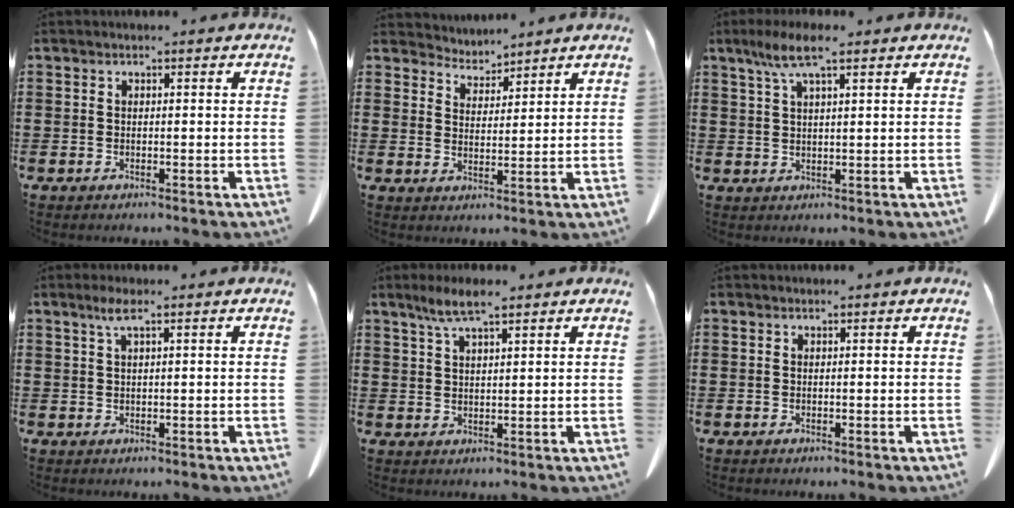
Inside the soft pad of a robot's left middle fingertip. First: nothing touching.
{"total": 3.5, "force": [3.4, 0.6, -0.6], "torque": [-0.005, -0.017, 0.062]}
{"total": 6.0, "force": [3.6, 1.1, 4.8], "torque": [-0.100, 0.004, 0.062]}
{"total": 2.3, "force": [1.1, 0.2, 2.0], "torque": [-0.042, 0.003, 0.018]}
{"total": 4.8, "force": [3.2, 0.8, 3.4], "torque": [-0.074, 0.003, 0.057]}
{"total": 0.0}